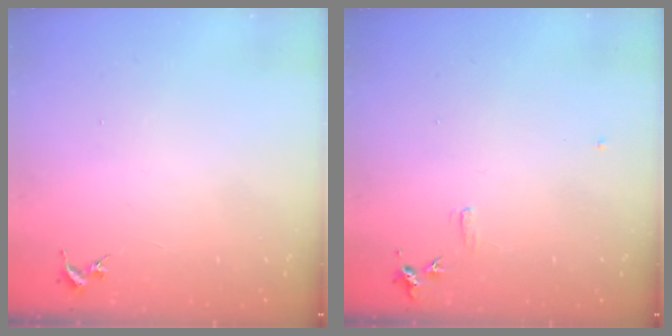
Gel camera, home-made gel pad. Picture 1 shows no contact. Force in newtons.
{"total": 5.6, "press": 5.5, "slide": 0.7}